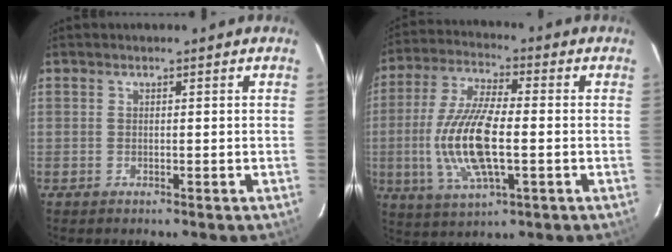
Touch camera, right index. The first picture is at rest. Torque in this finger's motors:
{"motor_torque": [2.14, 0.00, 1.05, 0.21]}